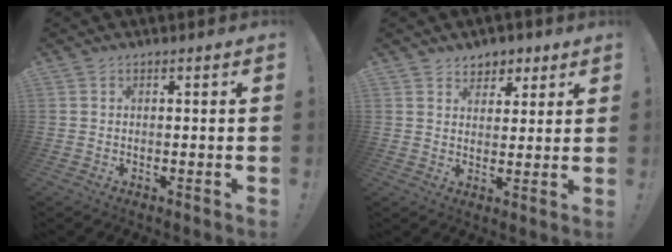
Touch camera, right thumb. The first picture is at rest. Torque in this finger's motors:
{"motor_torque": [0.00, 0.01, 0.06, 0.11, 0.00]}